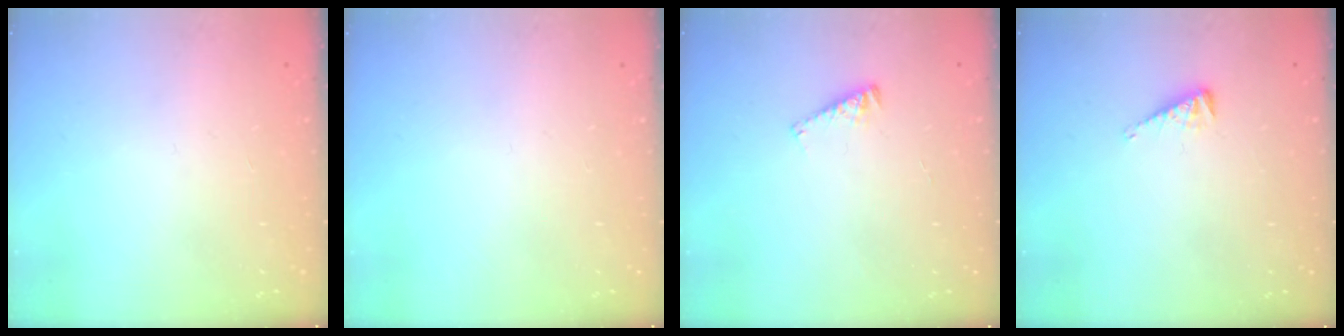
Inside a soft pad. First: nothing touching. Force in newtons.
{"total": 0.0}
{"total": 4.6, "press": 4.6, "slide": 0.5}
{"total": 4.0, "press": 4.0, "slide": 0.5}